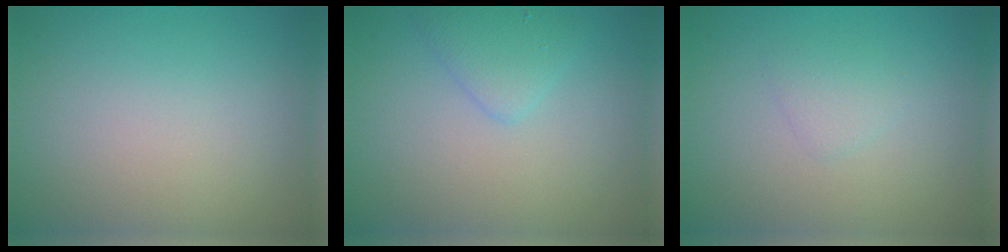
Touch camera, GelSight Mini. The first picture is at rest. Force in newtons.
{"total": 1.9, "press": 1.9, "slide": 0.0}
{"total": 1.1, "press": 1.1, "slide": 0.0}